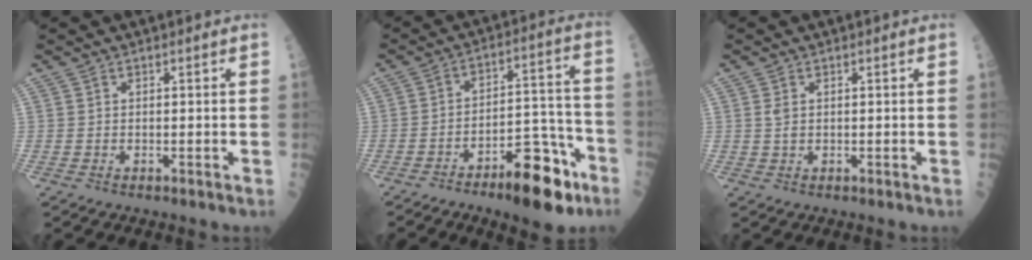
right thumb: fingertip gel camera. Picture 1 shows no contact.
{"total": 15.1, "force": [-8.9, 5.5, 10.9], "torque": [-0.130, 0.071, -0.133]}
{"total": 1.7, "force": [0.3, 1.0, 1.2], "torque": [-0.025, -0.002, 0.009]}